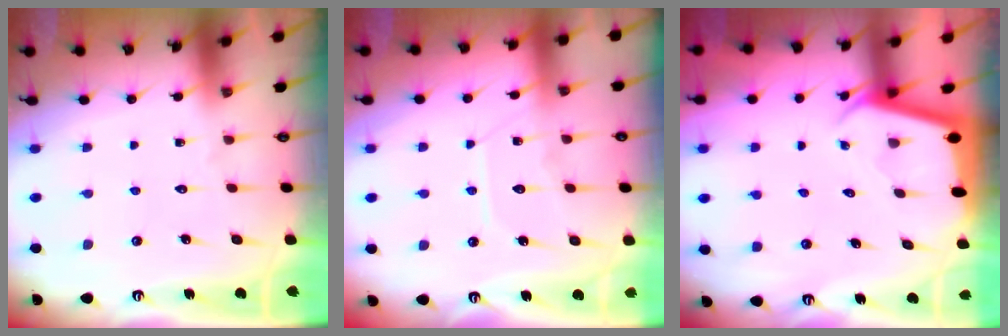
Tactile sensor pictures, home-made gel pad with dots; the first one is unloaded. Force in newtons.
{"total": 8.1, "press": 8.1, "slide": 0.8}
{"total": 2.3, "press": 2.3, "slide": 0.4}